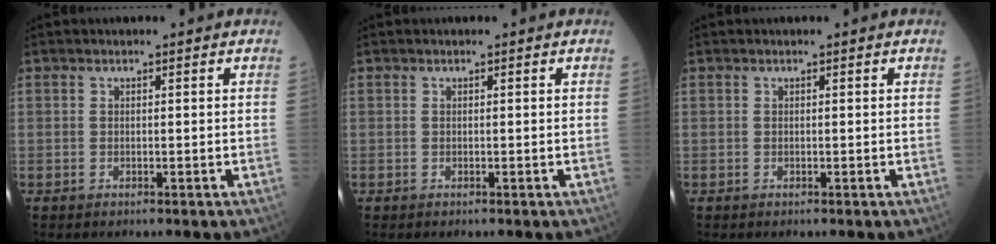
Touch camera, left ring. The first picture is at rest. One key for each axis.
{"total": 0.0}
{"total": 0.0}